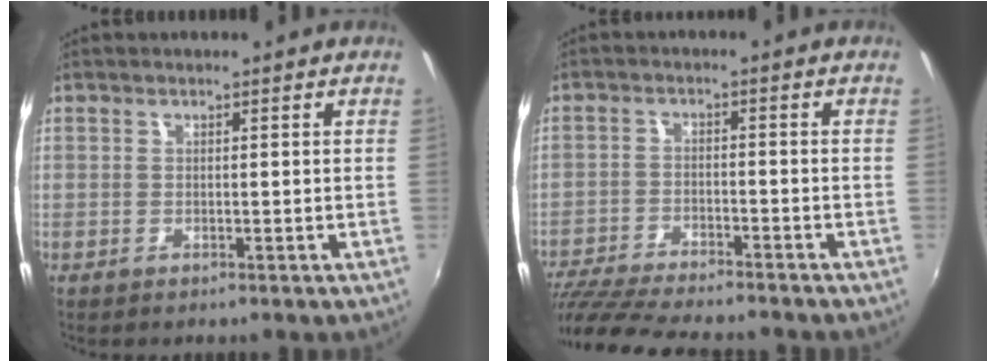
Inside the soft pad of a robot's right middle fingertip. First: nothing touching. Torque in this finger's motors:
{"motor_torque": [1.06, -1.08, 0.20, 0.07]}